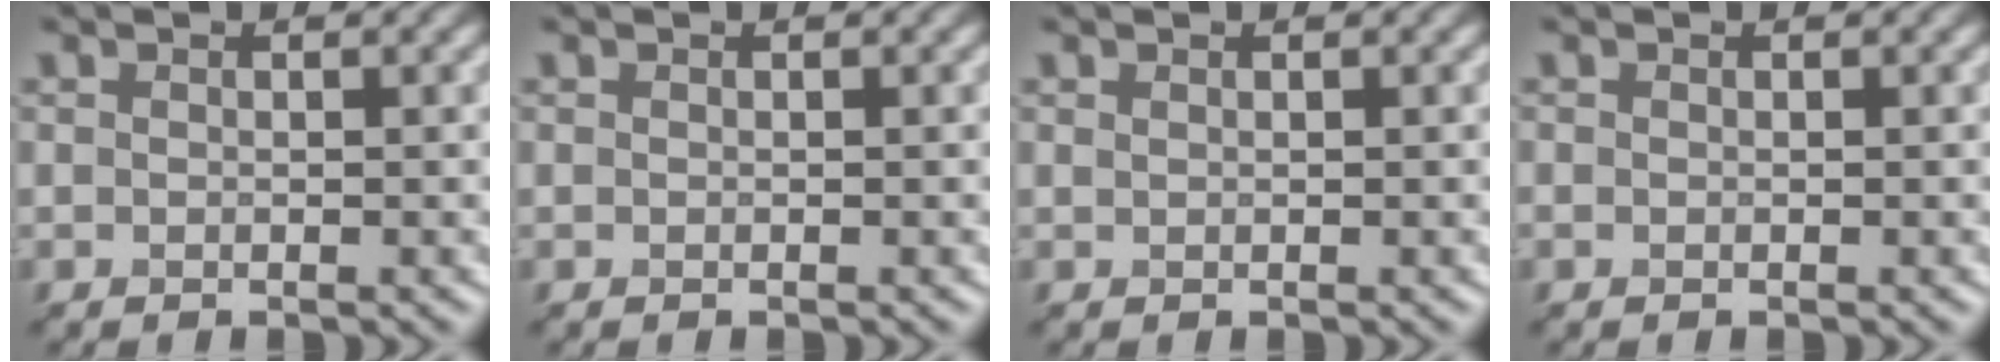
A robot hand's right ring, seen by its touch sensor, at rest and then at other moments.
{"total": 0.0}
{"total": 0.5, "force": [0.0, -0.4, -0.4], "torque": [-0.001, 0.000, 0.013]}
{"total": 0.0}